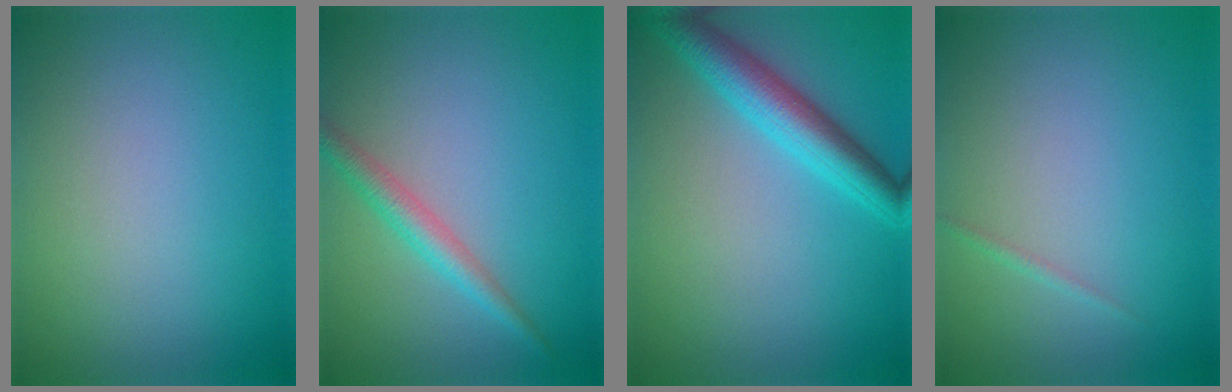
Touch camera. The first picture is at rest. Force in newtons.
{"total": 2.5, "press": 2.5, "slide": 0.0}
{"total": 4.6, "press": 4.5, "slide": 0.2}
{"total": 0.6, "press": 0.5, "slide": 0.0}